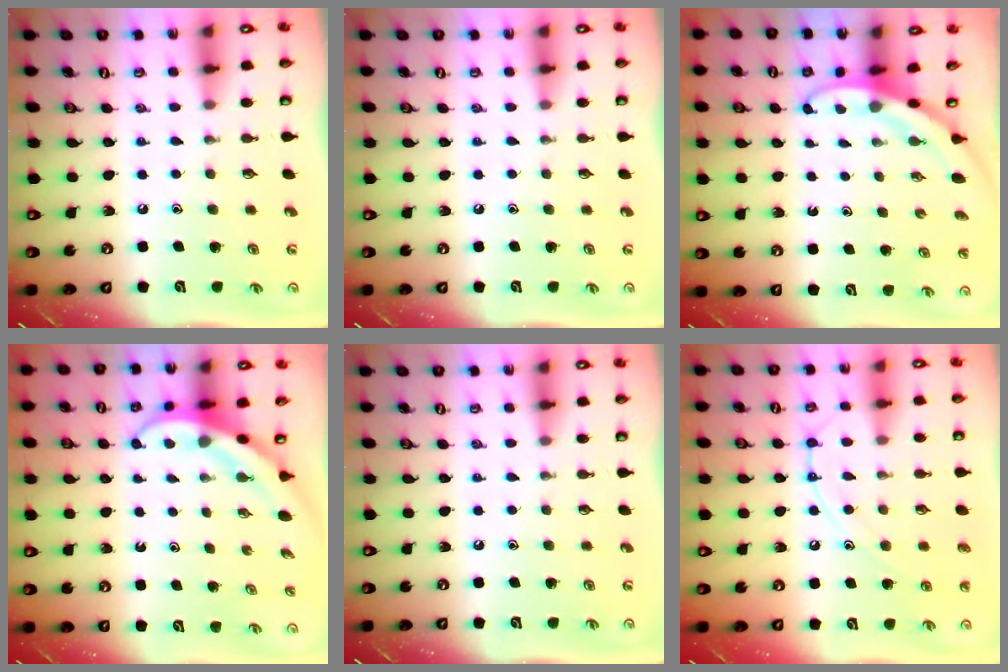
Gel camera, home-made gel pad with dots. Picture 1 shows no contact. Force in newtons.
{"total": 0.0}
{"total": 3.3, "press": 3.3, "slide": 0.1}
{"total": 4.0, "press": 4.0, "slide": 0.4}
{"total": 0.0}
{"total": 12.0, "press": 12.0, "slide": 1.0}